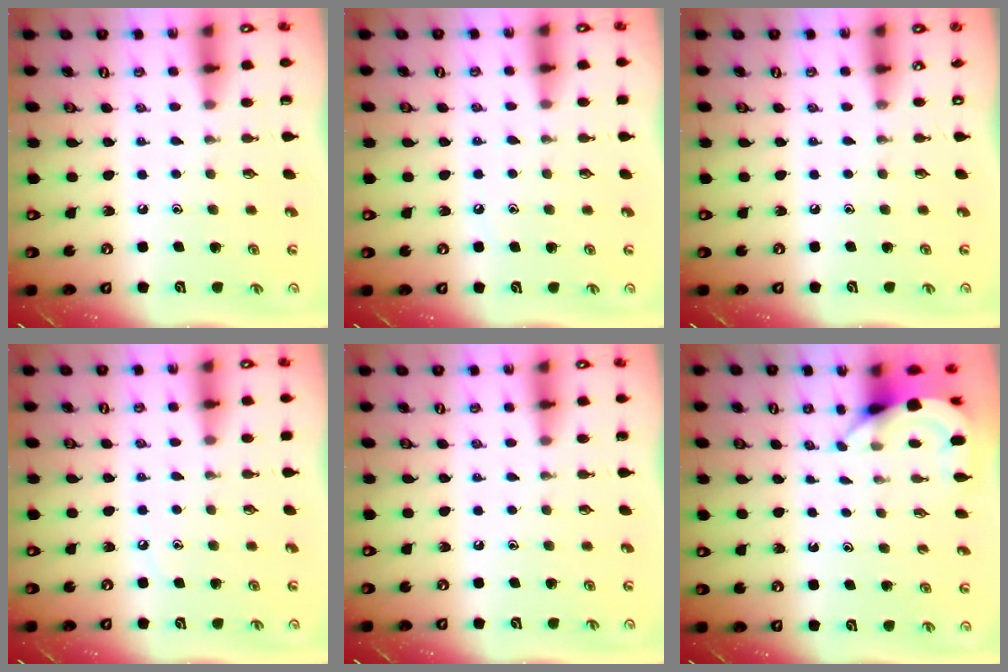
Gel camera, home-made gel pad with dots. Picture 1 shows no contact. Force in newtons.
{"total": 4.5, "press": 4.4, "slide": 0.7}
{"total": 0.0}
{"total": 4.5, "press": 4.5, "slide": 0.8}
{"total": 0.0}
{"total": 3.7, "press": 3.7, "slide": 0.2}